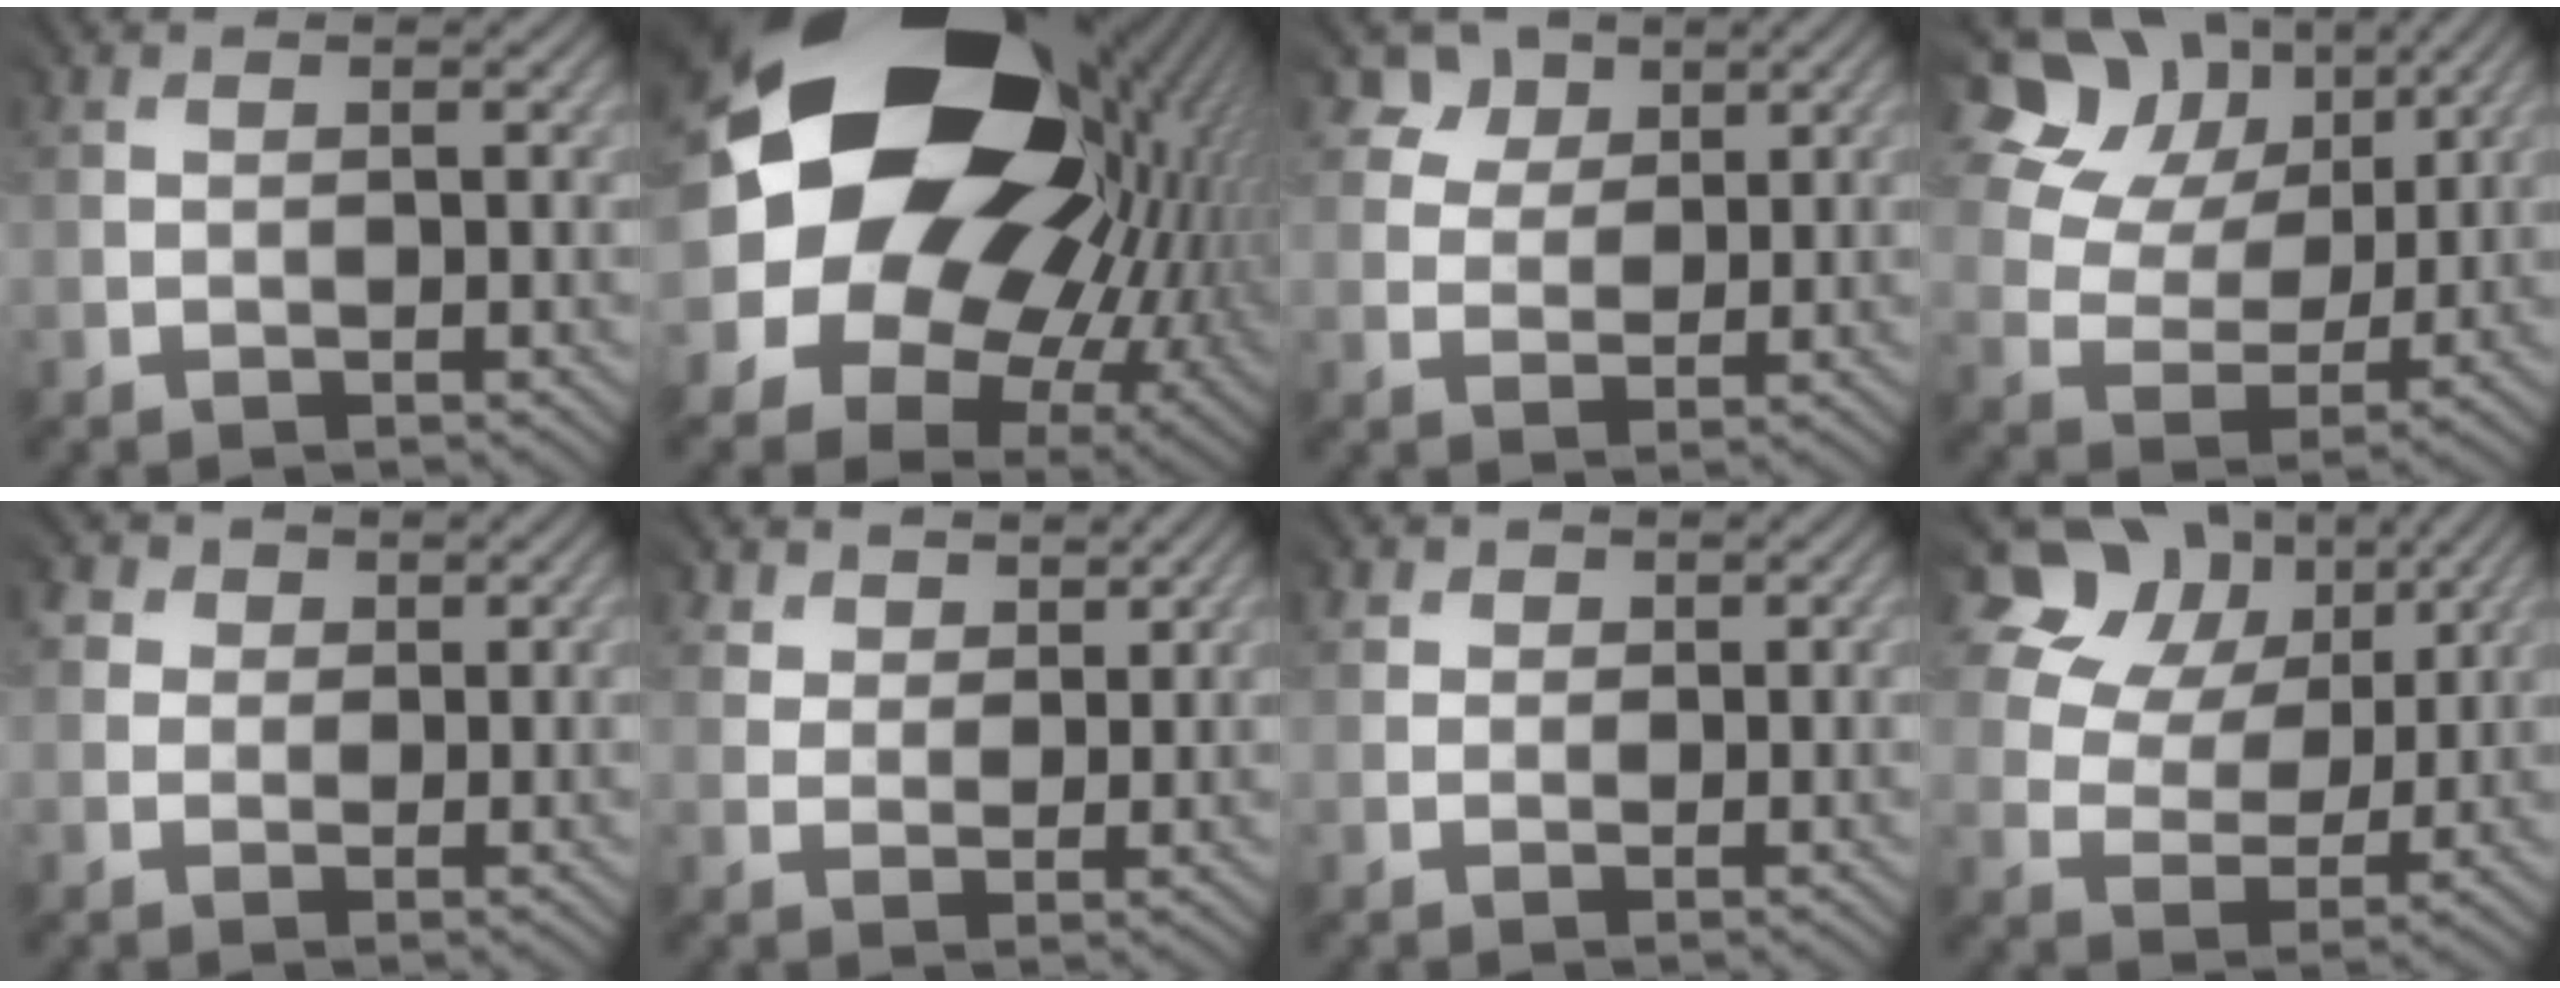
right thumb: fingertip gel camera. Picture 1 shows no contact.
{"total": 22.6, "force": [4.9, 17.6, 13.3], "torque": [-0.282, -0.024, 0.083]}
{"total": 4.2, "force": [3.3, 2.7, 0.1], "torque": [-0.018, -0.014, 0.069]}
{"total": 13.5, "force": [7.8, 9.2, 6.2], "torque": [-0.163, 0.039, 0.125]}
{"total": 3.0, "force": [1.5, 2.6, 0.3], "torque": [-0.029, 0.006, 0.011]}
{"total": 3.9, "force": [3.3, 2.1, 0.2], "torque": [-0.024, -0.009, 0.067]}
{"total": 1.6, "force": [1.0, 1.1, -0.7], "torque": [0.004, 0.001, 0.012]}
{"total": 12.8, "force": [8.1, 8.5, 5.1], "torque": [-0.136, 0.042, 0.136]}